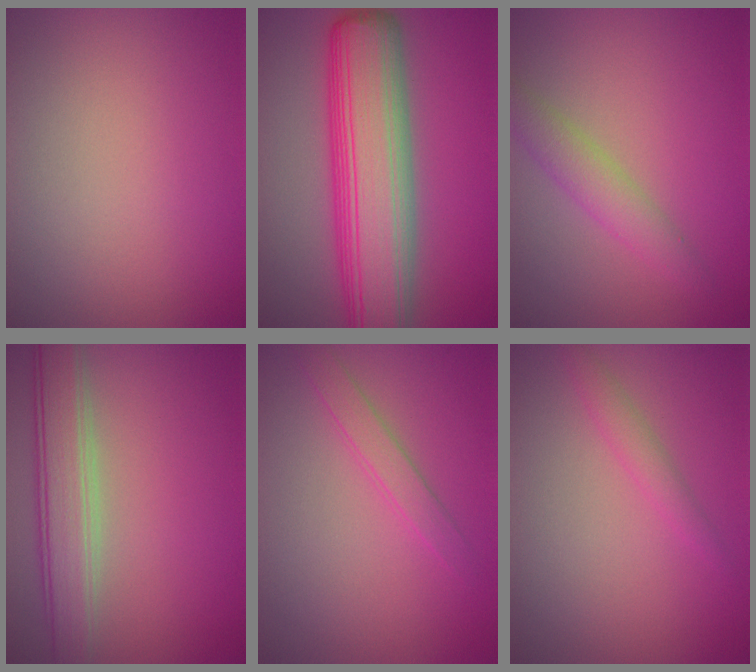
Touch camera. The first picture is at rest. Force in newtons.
{"total": 11.2, "press": 11.2, "slide": 0.4}
{"total": 2.7, "press": 2.7, "slide": 0.1}
{"total": 5.0, "press": 5.0, "slide": 0.5}
{"total": 1.7, "press": 1.7, "slide": 0.1}
{"total": 1.5, "press": 1.5, "slide": 0.1}